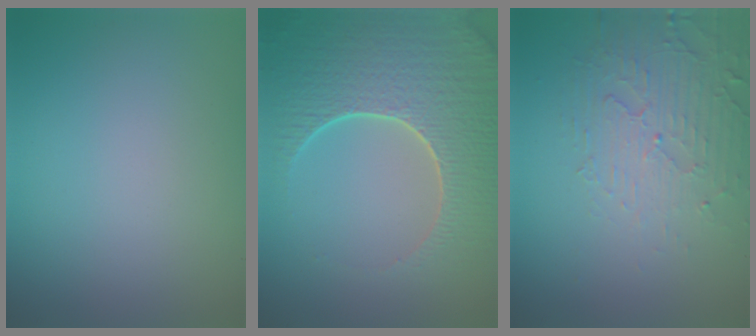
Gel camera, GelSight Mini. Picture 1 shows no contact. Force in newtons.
{"total": 8.0, "press": 6.2, "slide": 5.2}
{"total": 4.9, "press": 3.4, "slide": 3.6}